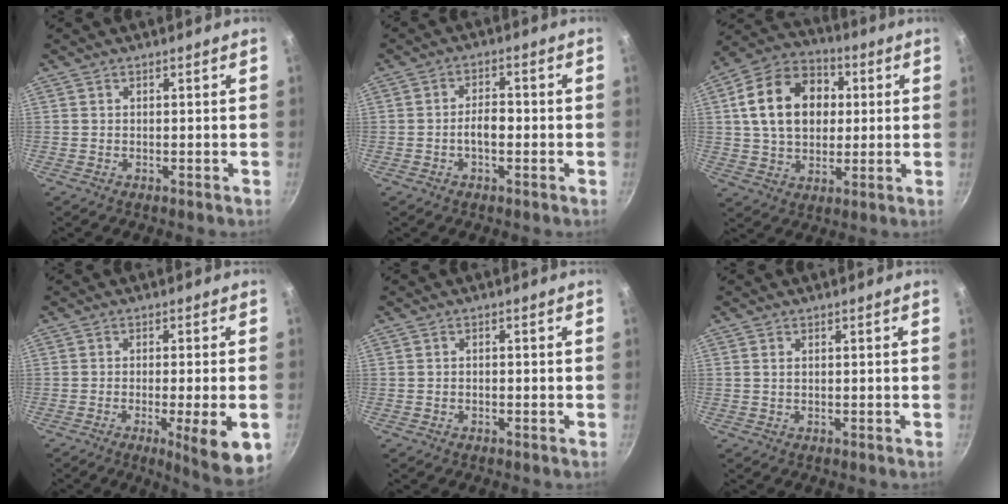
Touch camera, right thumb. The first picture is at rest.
{"total": 4.0, "force": [-1.0, 2.1, 3.3], "torque": [-0.042, 0.022, -0.018]}
{"total": 17.2, "force": [3.0, 12.8, 11.2], "torque": [-0.162, 0.021, 0.042]}
{"total": 9.8, "force": [-3.1, 1.5, 9.2], "torque": [-0.128, 0.001, -0.040]}
{"total": 0.8, "force": [-0.4, 0.5, 0.4], "torque": [-0.011, 0.005, -0.008]}
{"total": 0.7, "force": [0.2, 0.4, 0.6], "torque": [-0.011, 0.001, 0.003]}